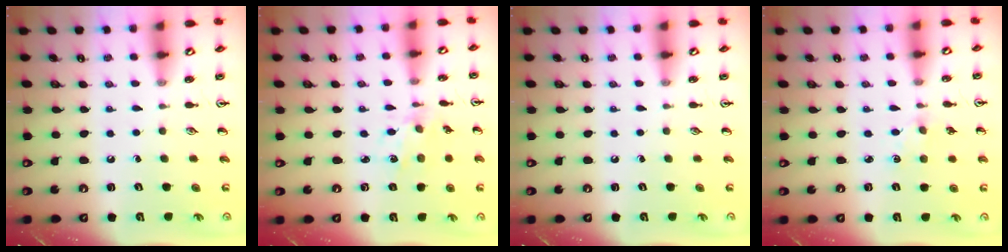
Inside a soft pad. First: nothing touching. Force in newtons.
{"total": 2.3, "press": 2.2, "slide": 0.6}
{"total": 0.0}
{"total": 1.4, "press": 1.3, "slide": 0.3}